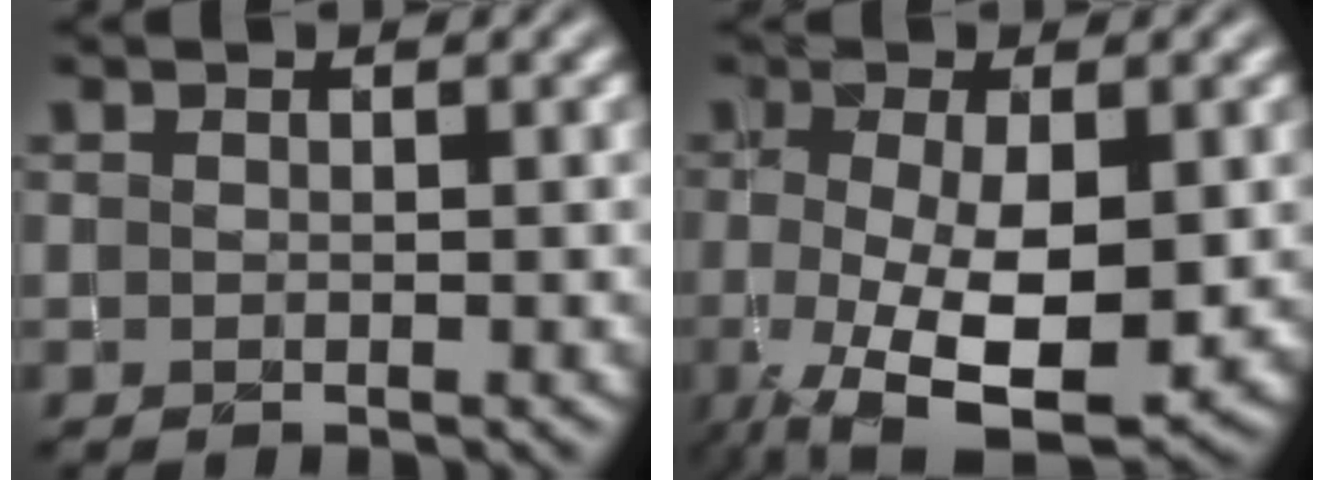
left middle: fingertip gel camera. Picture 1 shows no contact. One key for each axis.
{"total": 9.3, "fx": -1.9, "fy": 3.6, "fz": 8.4, "tx": -0.157, "ty": -0.021, "tz": -0.023}